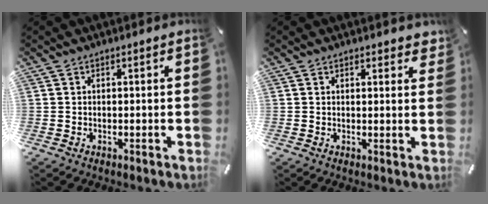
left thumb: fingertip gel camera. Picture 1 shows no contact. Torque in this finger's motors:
{"motor_torque": [0.09, -0.24, -0.08, 0.02, -0.02]}